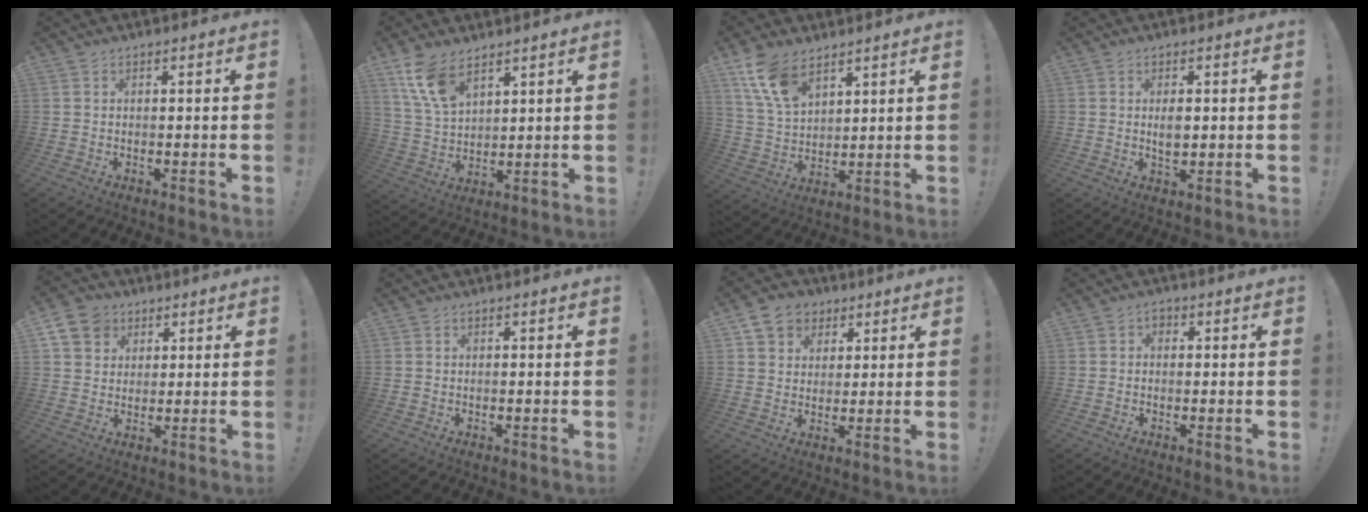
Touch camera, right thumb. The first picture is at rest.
{"total": 10.7, "force": [7.1, 5.1, 6.1], "torque": [-0.114, -0.032, 0.139]}
{"total": 11.8, "force": [7.8, 6.2, 6.4], "torque": [-0.123, -0.033, 0.153]}
{"total": 3.3, "force": [0.4, 1.8, 2.7], "torque": [-0.033, -0.006, 0.002]}
{"total": 8.9, "force": [4.6, 7.1, 2.8], "torque": [-0.046, -0.020, 0.093]}
{"total": 0.0}
{"total": 8.8, "force": [4.3, 7.2, 2.4], "torque": [-0.032, -0.019, 0.088]}
{"total": 1.6, "force": [-0.4, 1.3, 0.8], "torque": [-0.017, 0.006, -0.008]}